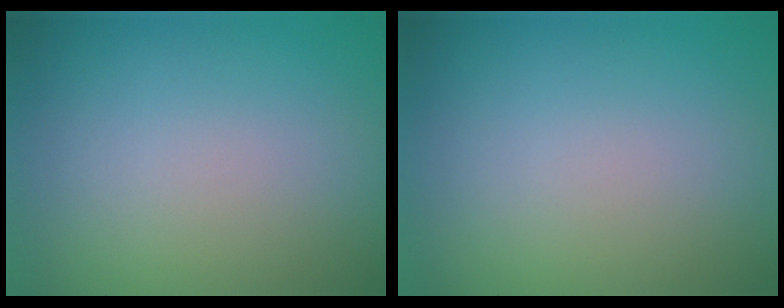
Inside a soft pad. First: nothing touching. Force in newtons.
{"total": 0.0}